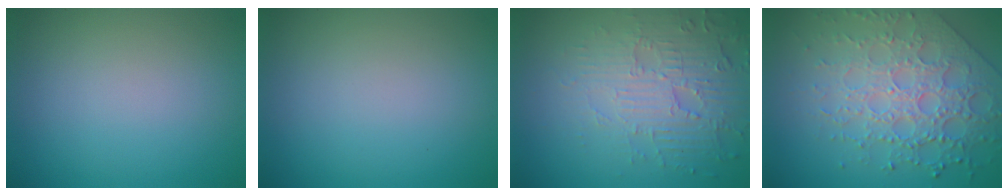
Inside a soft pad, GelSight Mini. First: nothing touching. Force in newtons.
{"total": 0.0}
{"total": 4.1, "press": 3.9, "slide": 1.2}
{"total": 7.1, "press": 5.4, "slide": 4.5}